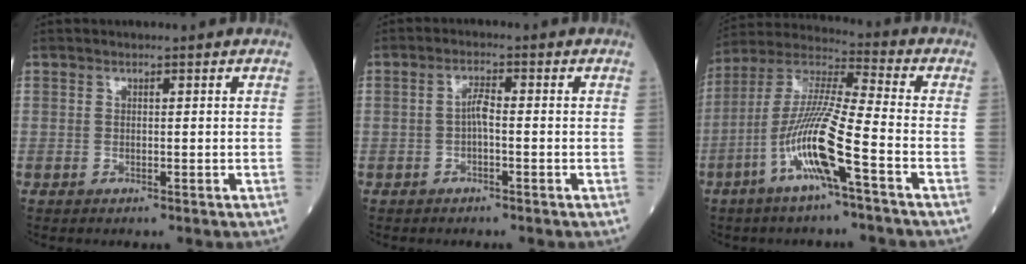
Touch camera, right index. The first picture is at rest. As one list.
[{"total": 2.3, "force": [-0.5, 0.5, 2.2], "torque": [-0.038, 0.004, -0.010]}, {"total": 12.9, "force": [-5.0, 0.3, 11.9], "torque": [-0.244, 0.001, -0.103]}]